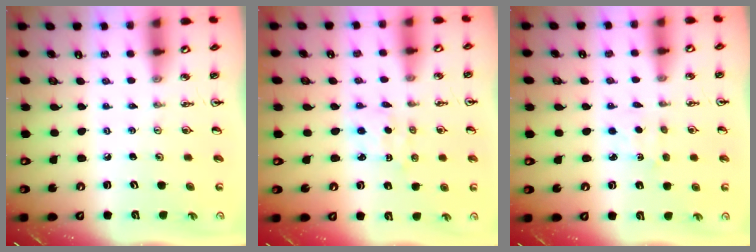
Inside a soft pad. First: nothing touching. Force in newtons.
{"total": 1.8, "press": 1.6, "slide": 0.6}
{"total": 4.3, "press": 4.3, "slide": 0.3}